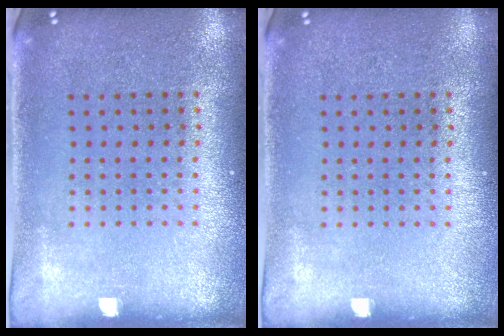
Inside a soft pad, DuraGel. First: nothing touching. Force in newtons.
{"total": 0.0}